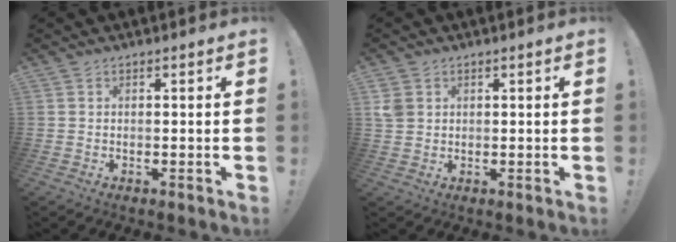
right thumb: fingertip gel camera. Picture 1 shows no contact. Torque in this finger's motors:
{"motor_torque": [0.41, 1.29, 0.16, -0.08, 0.00]}